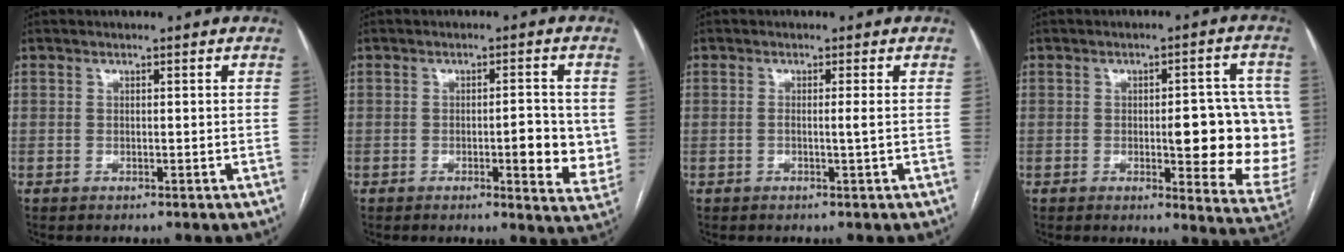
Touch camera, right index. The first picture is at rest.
{"total": 7.1, "force": [-0.5, 1.9, 6.8], "torque": [-0.081, -0.006, -0.007]}
{"total": 1.3, "force": [-0.1, -0.4, 1.2], "torque": [-0.024, -0.001, -0.004]}
{"total": 14.9, "force": [-0.7, 4.1, 14.3], "torque": [-0.128, 0.007, 0.001]}